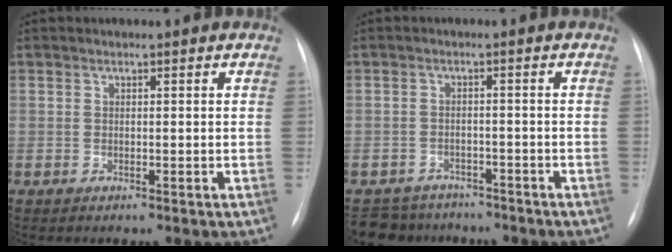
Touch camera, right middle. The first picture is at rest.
{"total": 7.2, "force": [-6.4, 3.1, 0.3], "torque": [-0.006, 0.010, -0.086]}